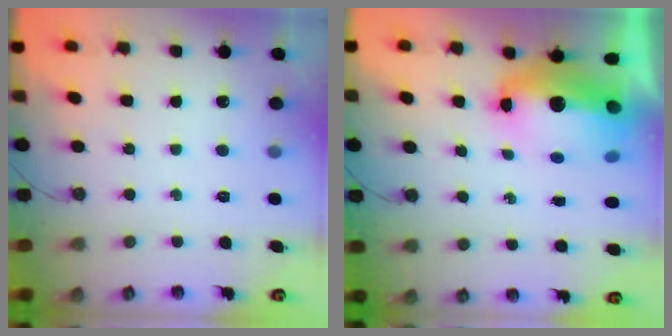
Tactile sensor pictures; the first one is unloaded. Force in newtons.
{"total": 16.0, "press": 15.9, "slide": 1.8}